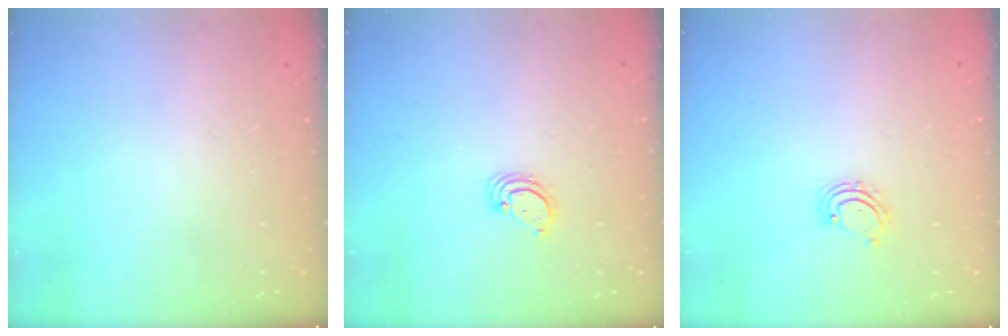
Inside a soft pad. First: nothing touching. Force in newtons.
{"total": 2.9, "press": 2.9, "slide": 0.3}
{"total": 2.9, "press": 2.9, "slide": 0.4}